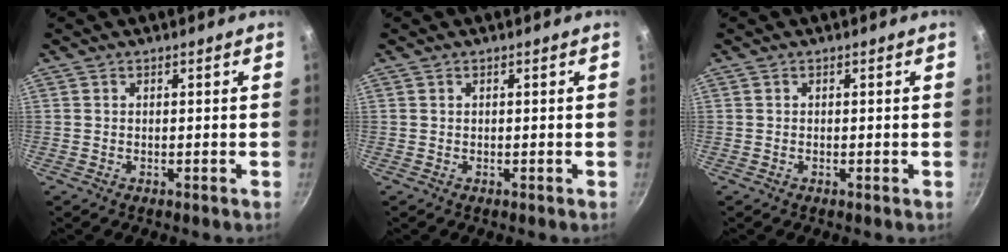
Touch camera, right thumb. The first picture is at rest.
{"total": 0.0}
{"total": 0.0}